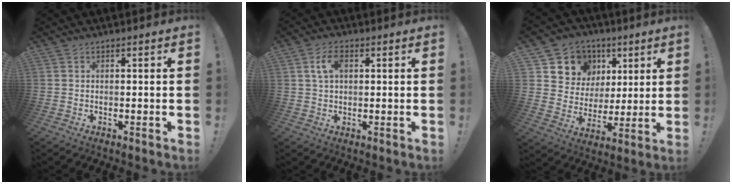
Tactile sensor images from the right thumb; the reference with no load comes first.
{"total": 5.9, "force": [1.8, 3.7, 4.2], "torque": [-0.074, 0.006, 0.032]}
{"total": 11.2, "force": [4.9, 9.9, 2.0], "torque": [-0.030, -0.033, 0.113]}